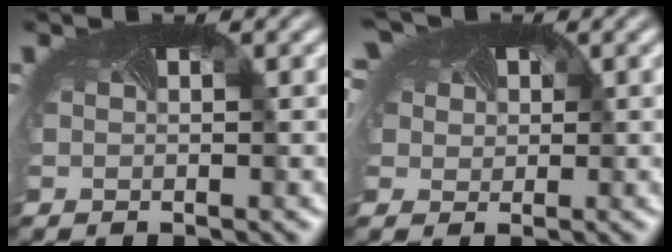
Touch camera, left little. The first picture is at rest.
{"total": 5.2, "force": [2.3, 3.8, 2.6], "torque": [-0.081, 0.008, 0.035]}